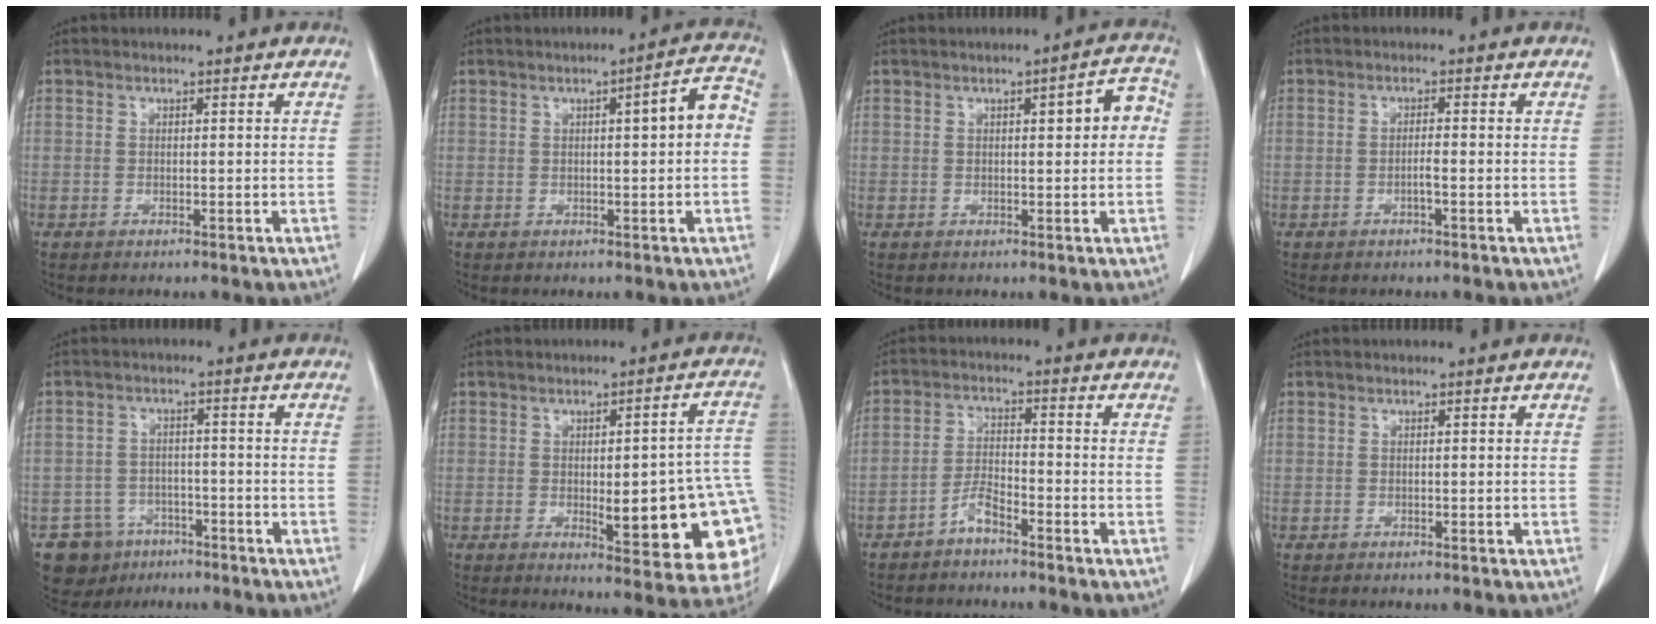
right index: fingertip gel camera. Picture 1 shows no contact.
{"total": 5.0, "force": [0.2, 0.7, 4.9], "torque": [-0.063, 0.016, 0.000]}
{"total": 4.7, "force": [0.6, 1.3, 4.5], "torque": [-0.053, 0.019, 0.005]}
{"total": 1.4, "force": [-0.6, 0.0, 1.3], "torque": [-0.025, 0.000, -0.011]}
{"total": 6.9, "force": [-4.4, 5.3, 0.6], "torque": [-0.009, 0.009, -0.064]}
{"total": 17.2, "force": [-2.6, 4.0, 16.6], "torque": [-0.130, 0.015, -0.014]}
{"total": 3.6, "force": [-3.0, 0.6, 1.9], "torque": [-0.039, 0.004, -0.060]}
{"total": 0.0}